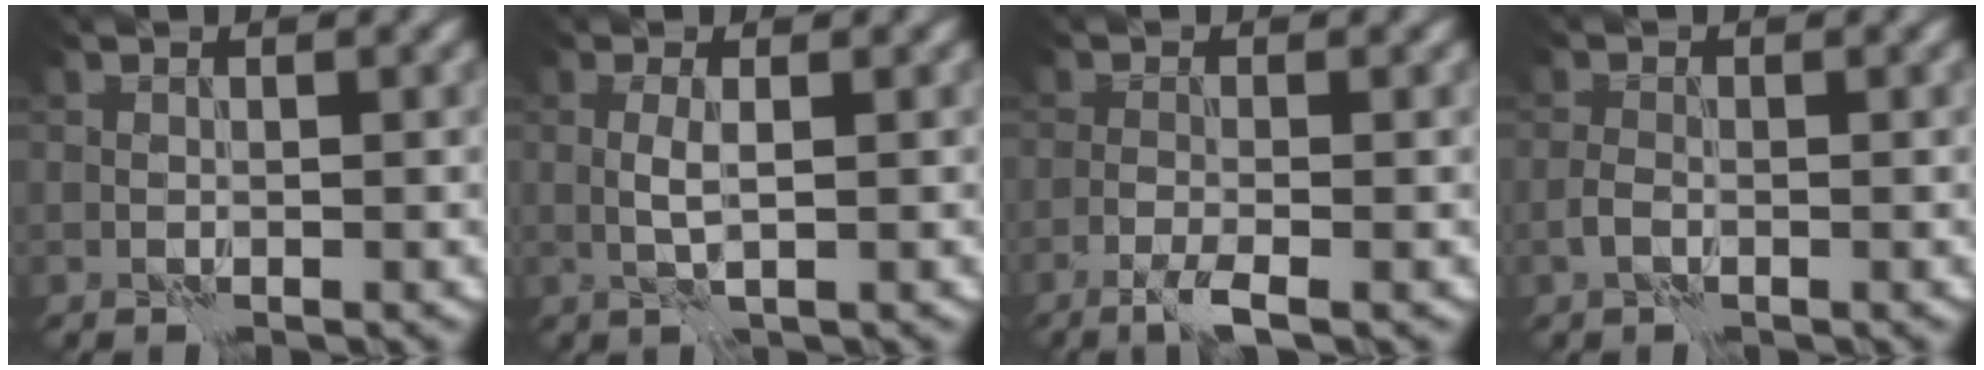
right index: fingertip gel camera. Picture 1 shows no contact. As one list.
[{"total": 1.5, "force": [0.2, 0.1, 1.4], "torque": [-0.033, 0.002, 0.004]}, {"total": 2.7, "force": [-1.6, 0.3, 2.2], "torque": [-0.041, 0.002, -0.040]}, {"total": 1.1, "force": [-0.6, 0.6, 0.7], "torque": [-0.017, 0.003, -0.015]}]